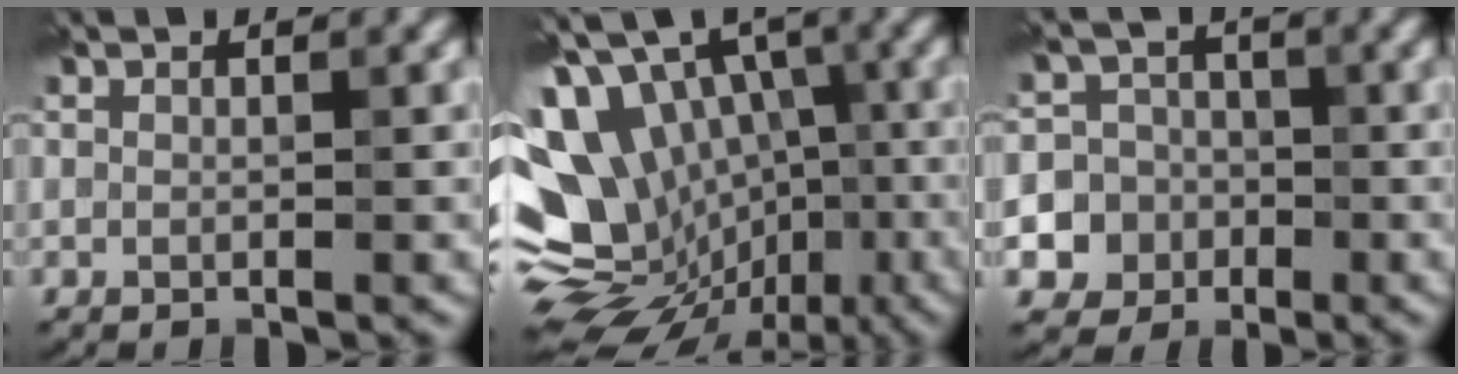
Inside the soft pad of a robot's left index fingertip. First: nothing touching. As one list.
[{"total": 16.1, "force": [-3.2, 12.9, 9.0], "torque": [-0.176, -0.001, -0.032]}, {"total": 10.1, "force": [-3.4, 9.4, 1.5], "torque": [-0.034, -0.018, -0.080]}]